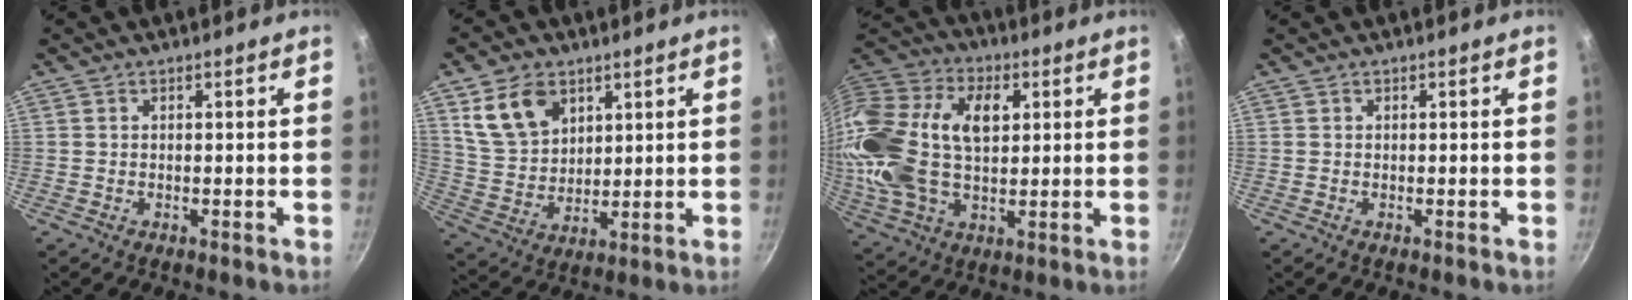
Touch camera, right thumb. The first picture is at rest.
{"total": 11.2, "force": [5.4, 7.8, 6.1], "torque": [-0.092, -0.021, 0.114]}
{"total": 24.9, "force": [4.3, 15.3, 19.1], "torque": [-0.375, 0.018, 0.068]}
{"total": 0.0}